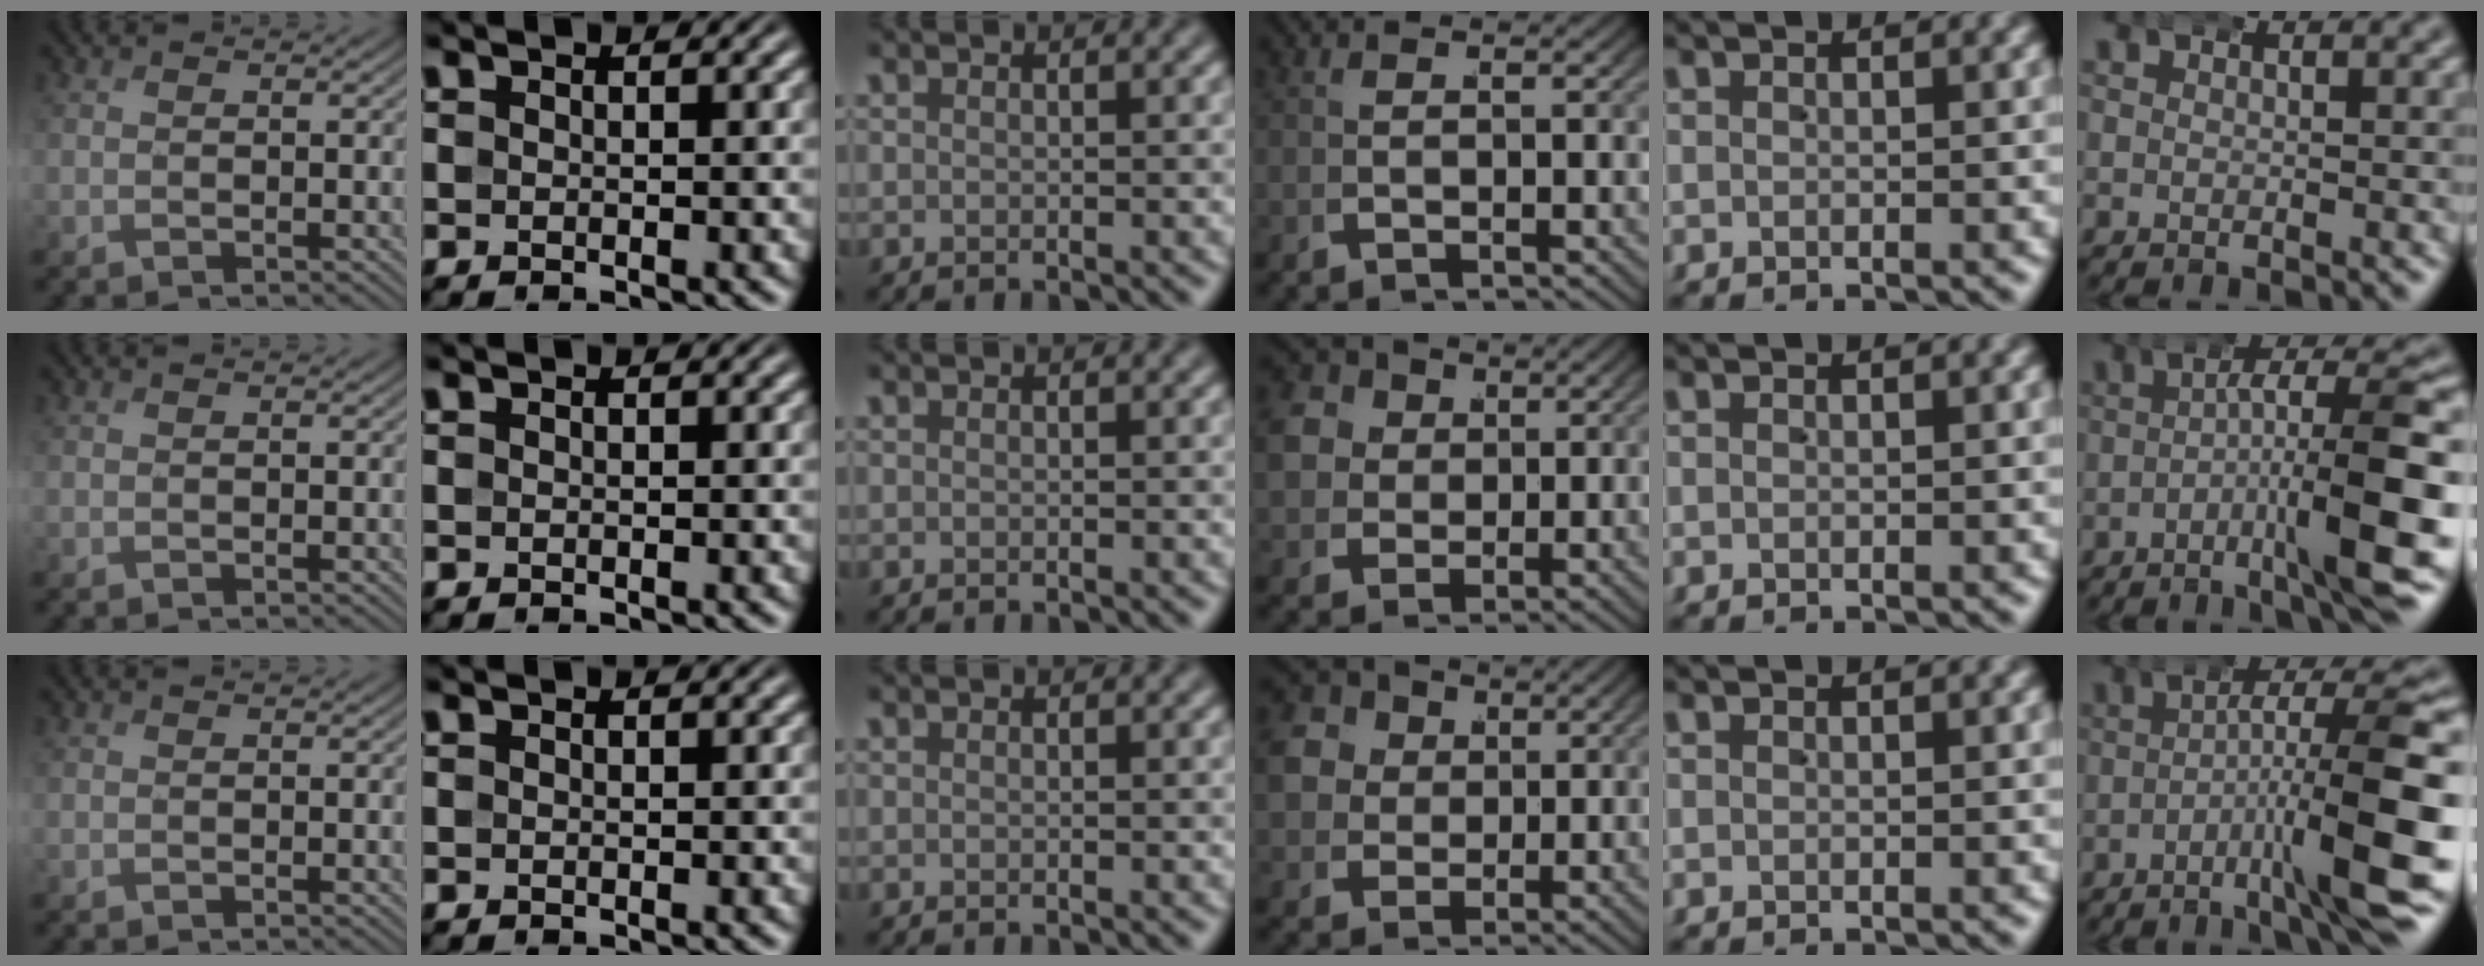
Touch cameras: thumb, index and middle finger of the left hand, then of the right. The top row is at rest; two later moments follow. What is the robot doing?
{"motion": "wrap", "object": "aluminum foil"}